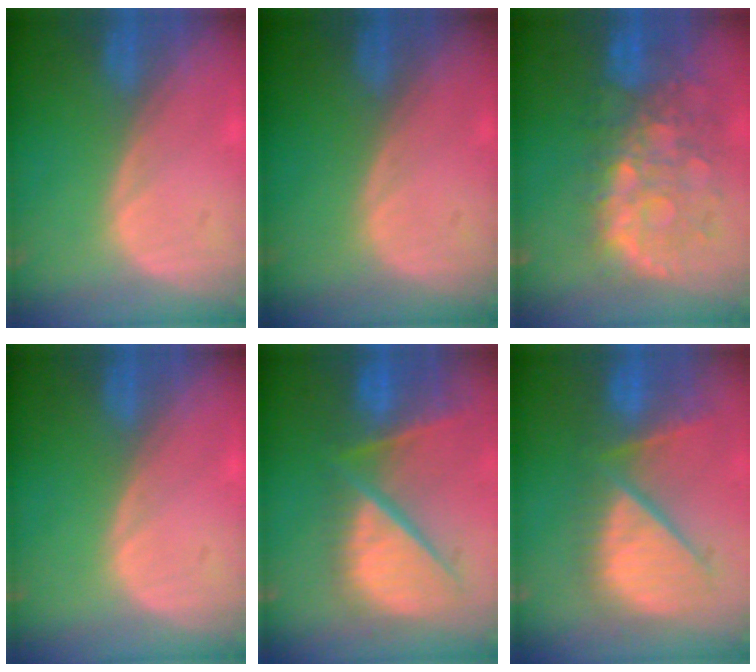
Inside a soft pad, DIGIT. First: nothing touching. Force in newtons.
{"total": 0.0}
{"total": 10.9, "press": 9.5, "slide": 5.2}
{"total": 0.0}
{"total": 12.4, "press": 10.2, "slide": 7.0}
{"total": 11.1, "press": 10.1, "slide": 4.7}